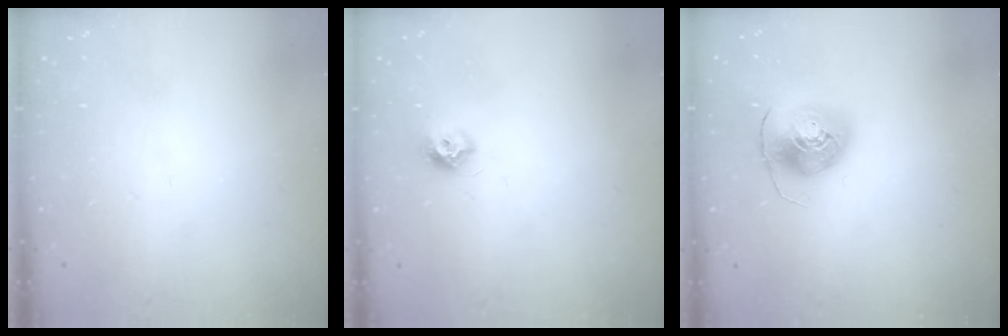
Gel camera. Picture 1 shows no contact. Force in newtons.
{"total": 7.7, "press": 7.7, "slide": 0.7}
{"total": 8.1, "press": 8.1, "slide": 0.6}